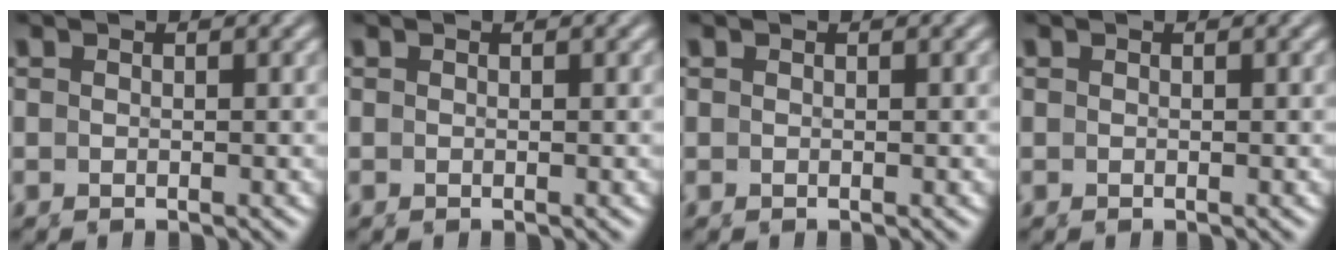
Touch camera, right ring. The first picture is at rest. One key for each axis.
{"total": 0.0}
{"total": 0.0}
{"total": 0.0}